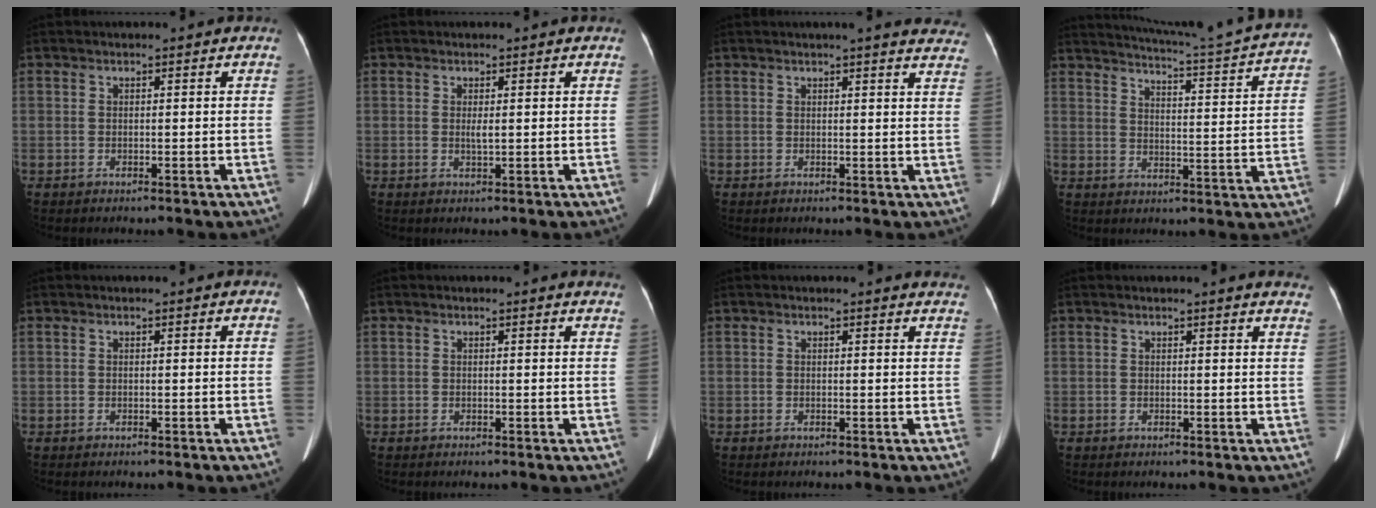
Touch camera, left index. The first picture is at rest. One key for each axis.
{"total": 1.1, "fx": 0.2, "fy": 0.2, "fz": 1.1, "tx": -0.024, "ty": -0.002, "tz": 0.004}
{"total": 13.3, "fx": 12.2, "fy": 1.7, "fz": 5.0, "tx": -0.039, "ty": -0.017, "tz": 0.117}
{"total": 21.1, "fx": 19.9, "fy": -1.1, "fz": 7.0, "tx": -0.117, "ty": -0.065, "tz": 0.242}
{"total": 0.0}
{"total": 2.2, "fx": 2.1, "fy": -0.1, "fz": 0.5, "tx": -0.013, "ty": -0.007, "tz": 0.008}
{"total": 4.3, "fx": 4.2, "fy": 0.4, "fz": 0.7, "tx": -0.006, "ty": -0.013, "tz": 0.020}
{"total": 7.5, "fx": 7.2, "fy": 0.6, "fz": 2.2, "tx": -0.010, "ty": -0.019, "tz": 0.050}